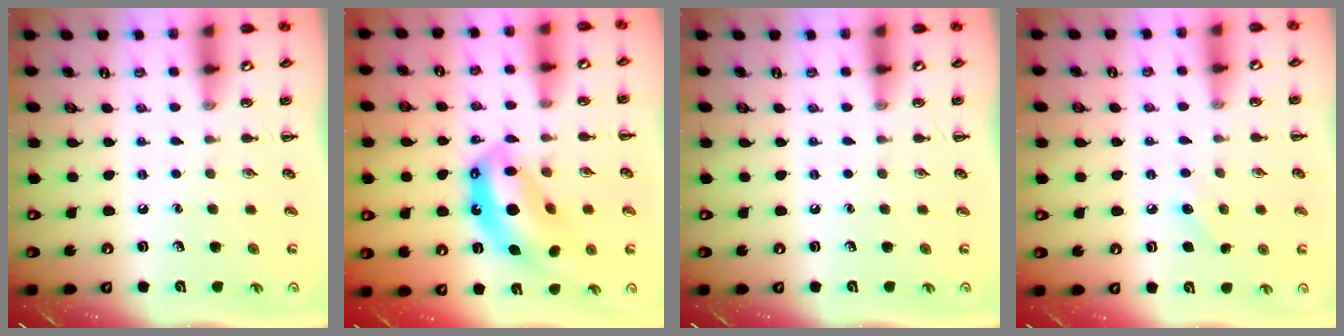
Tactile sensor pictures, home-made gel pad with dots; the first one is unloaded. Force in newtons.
{"total": 13.3, "press": 12.8, "slide": 3.7}
{"total": 0.0}
{"total": 5.8, "press": 5.6, "slide": 1.6}